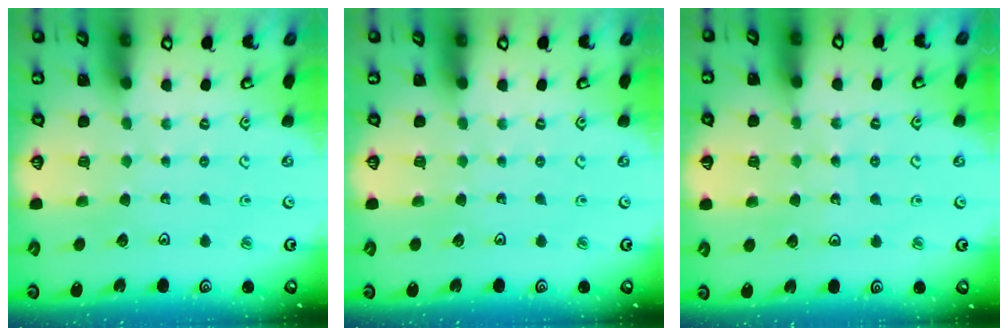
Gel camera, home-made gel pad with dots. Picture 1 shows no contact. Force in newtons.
{"total": 0.0}
{"total": 3.6, "press": 3.5, "slide": 1.0}